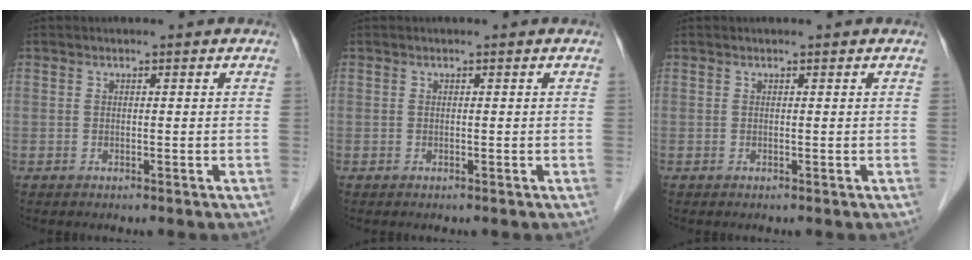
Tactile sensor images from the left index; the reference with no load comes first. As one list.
[{"total": 0.0}, {"total": 0.0}]